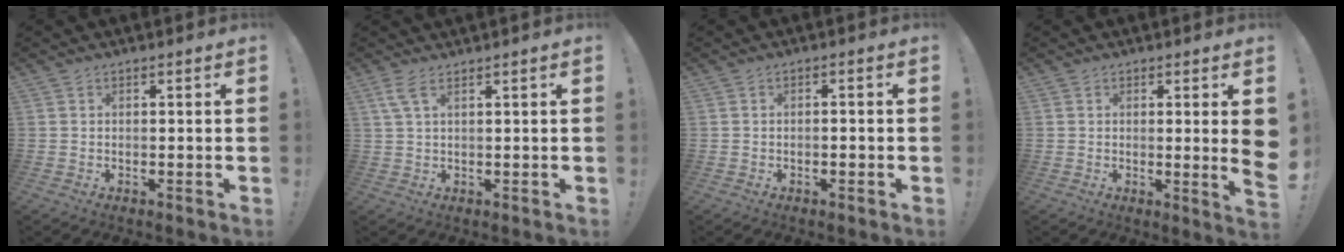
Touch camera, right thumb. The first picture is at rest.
{"total": 3.7, "force": [2.3, 0.6, 2.9], "torque": [-0.060, -0.001, 0.040]}
{"total": 1.4, "force": [-0.9, 0.3, 0.9], "torque": [-0.015, 0.004, -0.015]}
{"total": 5.9, "force": [1.1, -0.2, 5.8], "torque": [-0.074, -0.023, 0.017]}